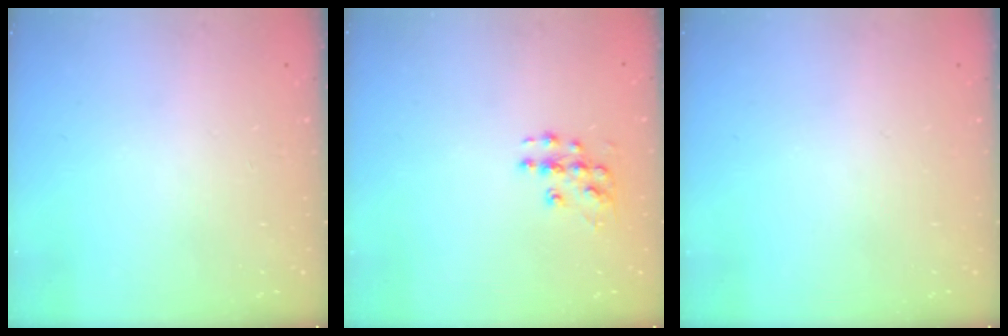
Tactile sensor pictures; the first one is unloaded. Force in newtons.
{"total": 7.8, "press": 7.8, "slide": 0.4}
{"total": 0.0}